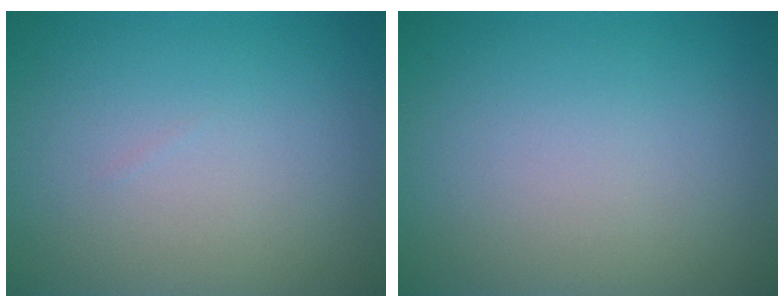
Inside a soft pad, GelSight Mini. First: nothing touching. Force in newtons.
{"total": 0.0}